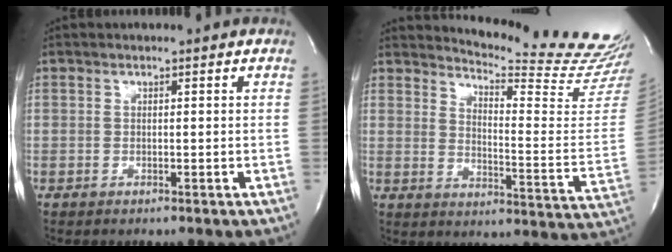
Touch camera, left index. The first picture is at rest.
{"total": 18.8, "force": [18.3, -0.9, 4.5], "torque": [-0.079, -0.152, 0.215]}